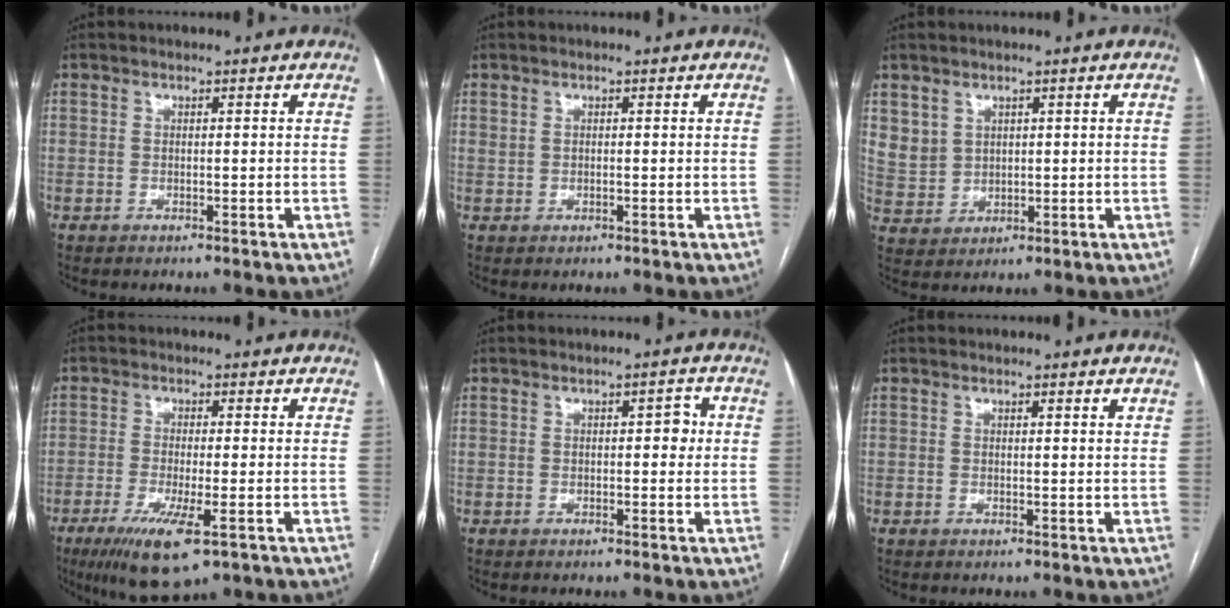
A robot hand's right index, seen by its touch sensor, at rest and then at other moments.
{"total": 0.5, "force": [0.4, 0.3, 0.3], "torque": [-0.005, 0.004, 0.008]}
{"total": 5.7, "force": [2.8, 4.8, 1.1], "torque": [-0.031, 0.008, 0.072]}
{"total": 8.9, "force": [-4.5, 1.5, 7.5], "torque": [-0.135, -0.025, -0.071]}
{"total": 2.3, "force": [0.3, 1.1, 2.0], "torque": [-0.019, 0.014, 0.002]}
{"total": 1.2, "force": [1.1, 0.0, 0.5], "torque": [-0.008, 0.003, 0.011]}